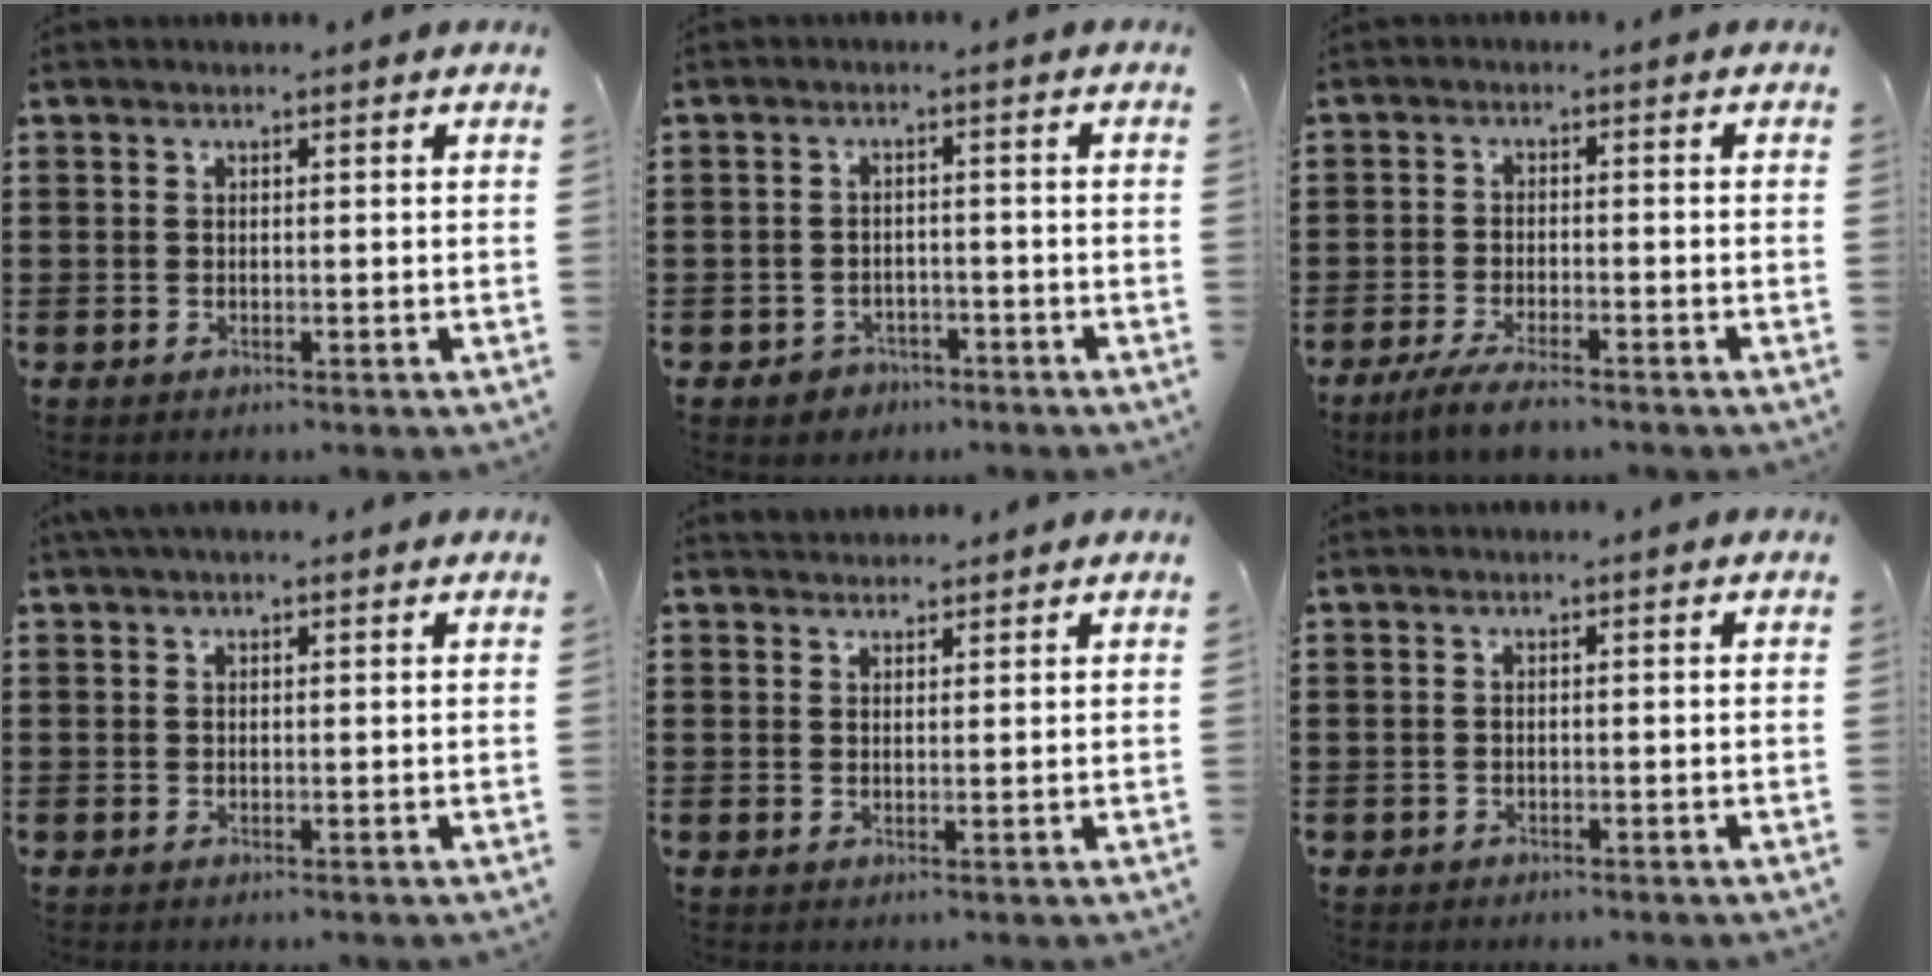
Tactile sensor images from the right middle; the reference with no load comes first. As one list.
[{"total": 2.3, "force": [-2.0, 1.1, 0.0], "torque": [-0.008, 0.002, -0.044]}, {"total": 4.3, "force": [-3.5, 0.5, 2.4], "torque": [-0.052, -0.005, -0.069]}, {"total": 0.9, "force": [0.5, 0.2, 0.6], "torque": [-0.013, 0.003, 0.009]}, {"total": 1.7, "force": [1.6, 0.3, -0.3], "torque": [0.001, 0.003, 0.032]}, {"total": 0.7, "force": [-0.6, 0.4, 0.0], "torque": [-0.002, 0.002, -0.014]}]